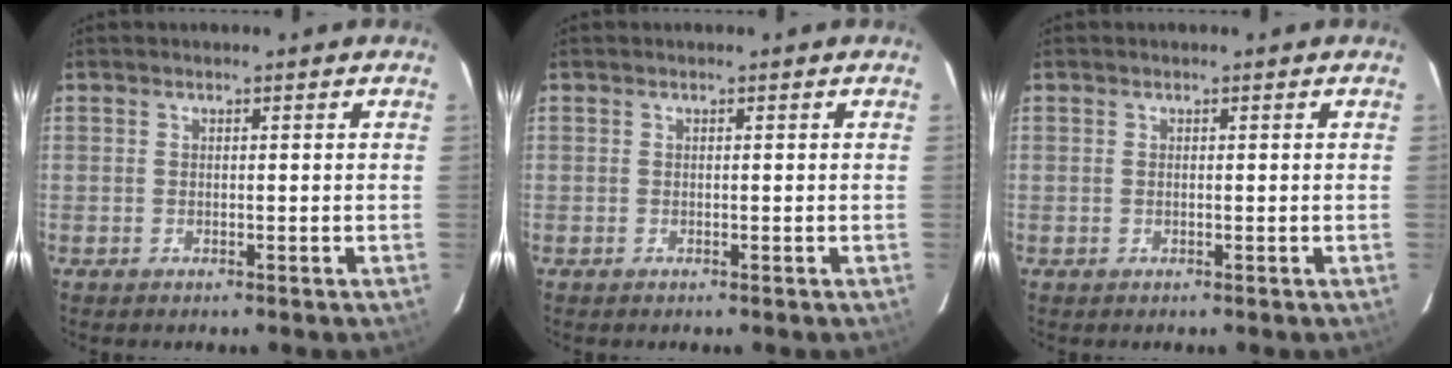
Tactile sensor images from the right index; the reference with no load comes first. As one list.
[{"total": 0.0}, {"total": 0.0}]